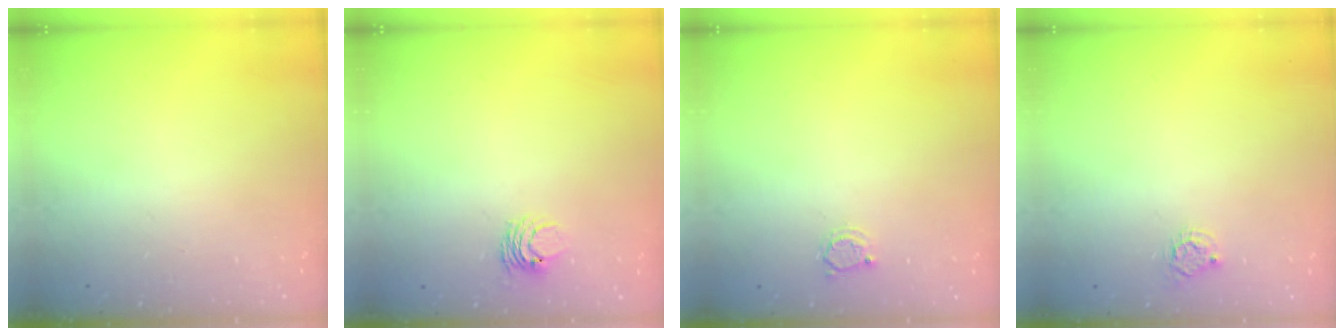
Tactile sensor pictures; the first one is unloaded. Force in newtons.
{"total": 4.1, "press": 4.1, "slide": 0.4}
{"total": 2.4, "press": 2.3, "slide": 0.3}
{"total": 5.2, "press": 5.1, "slide": 0.4}